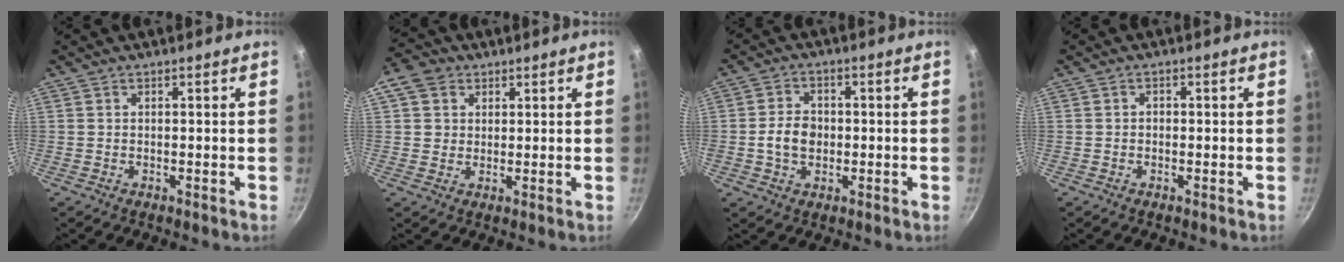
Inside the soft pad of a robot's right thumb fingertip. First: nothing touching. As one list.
[{"total": 6.1, "force": [2.4, 5.1, 2.4], "torque": [-0.013, 0.002, 0.035]}, {"total": 6.0, "force": [-0.7, 4.6, 3.7], "torque": [-0.050, 0.012, -0.017]}, {"total": 0.8, "force": [-0.2, 0.7, 0.4], "torque": [-0.004, 0.003, -0.004]}]